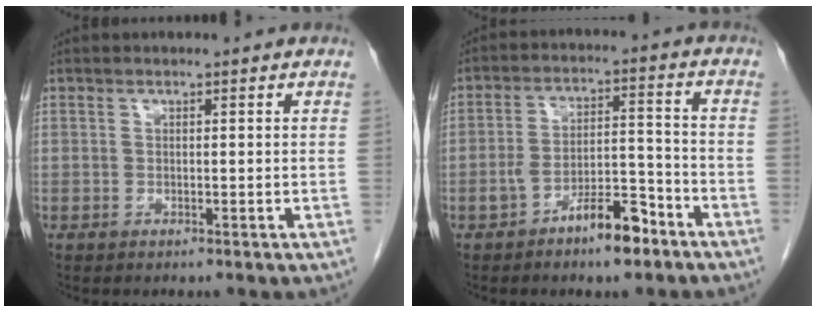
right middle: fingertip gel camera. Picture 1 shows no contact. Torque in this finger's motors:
{"motor_torque": [1.07, -1.07, 0.61, 0.11]}